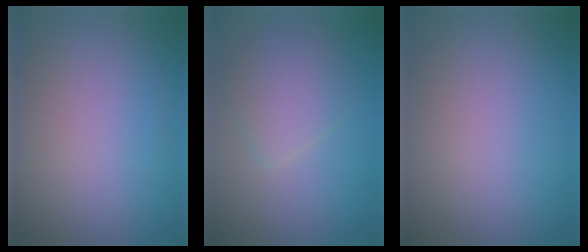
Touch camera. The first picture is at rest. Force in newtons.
{"total": 2.9, "press": 2.9, "slide": 0.0}
{"total": 0.0}